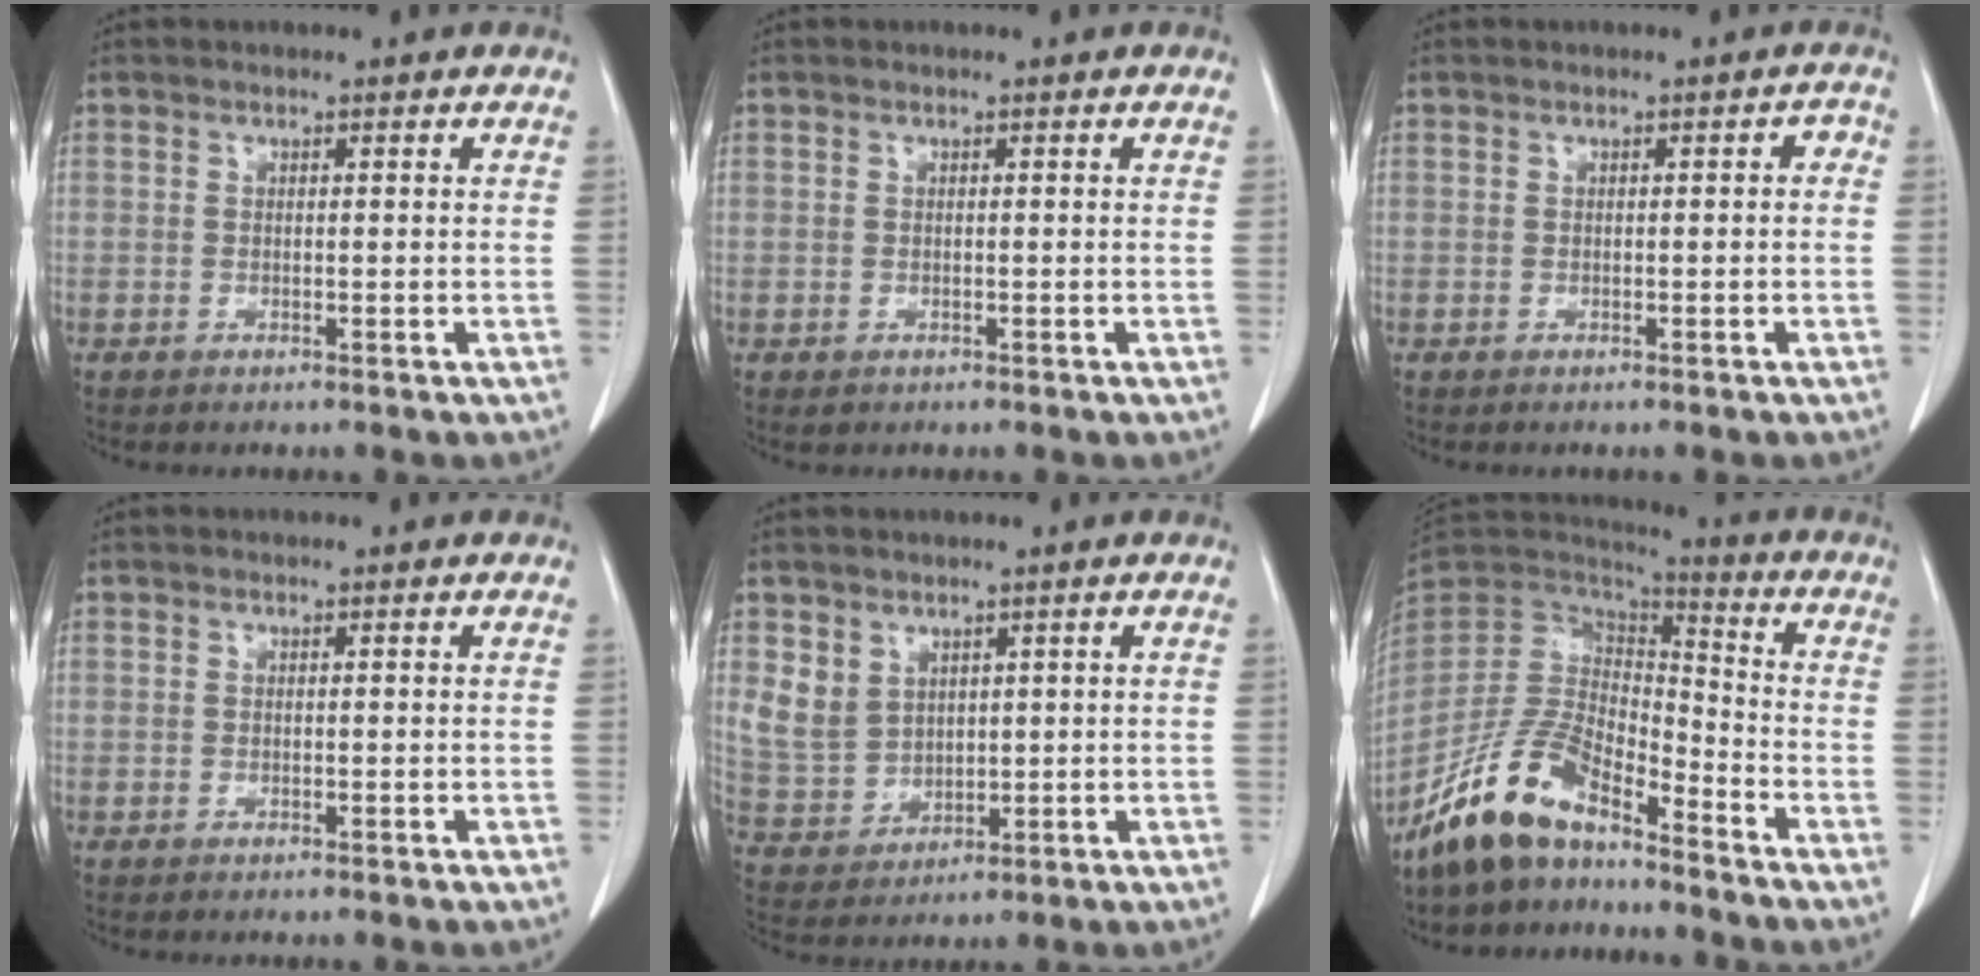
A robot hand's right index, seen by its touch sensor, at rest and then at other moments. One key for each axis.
{"total": 0.9, "fx": -0.4, "fy": 0.7, "fz": 0.3, "tx": 0.000, "ty": 0.002, "tz": -0.005}
{"total": 1.6, "fx": -0.2, "fy": 0.7, "fz": 1.4, "tx": -0.012, "ty": 0.014, "tz": -0.005}
{"total": 0.0}
{"total": 6.0, "fx": 2.6, "fy": 5.0, "fz": 2.1, "tx": -0.052, "ty": 0.010, "tz": 0.068}
{"total": 12.9, "fx": -10.1, "fy": 4.3, "fz": 6.9, "tx": -0.141, "ty": 0.015, "tz": -0.198}